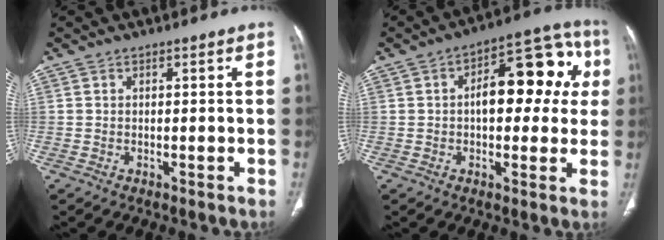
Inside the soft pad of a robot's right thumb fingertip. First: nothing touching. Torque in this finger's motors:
{"motor_torque": [1.05, 2.28, 1.26, 0.06, 0.06]}